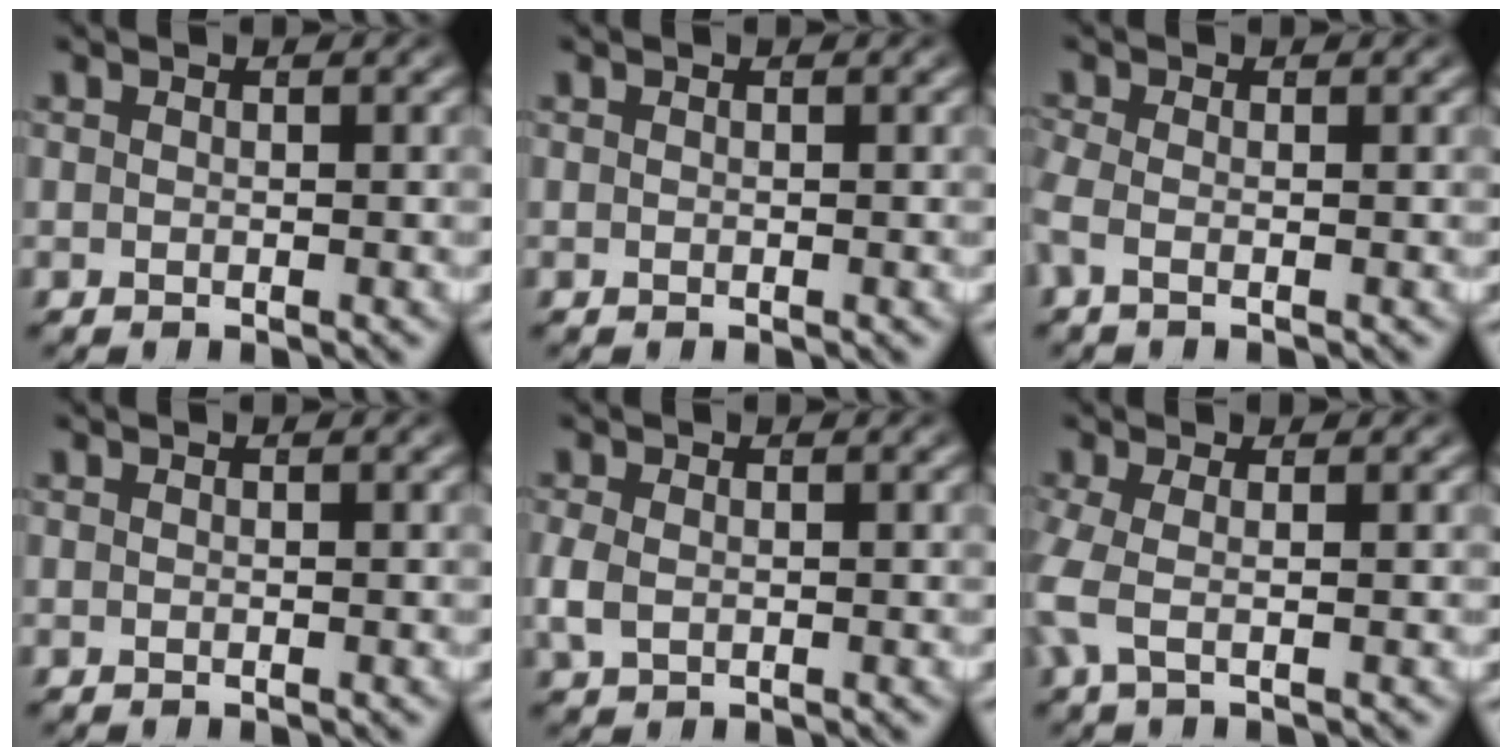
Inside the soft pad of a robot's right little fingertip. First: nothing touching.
{"total": 0.0}
{"total": 1.7, "force": [-0.9, 0.7, 1.3], "torque": [-0.049, -0.017, -0.010]}
{"total": 0.0}
{"total": 1.6, "force": [-0.2, 1.0, 1.2], "torque": [-0.042, -0.012, 0.008]}
{"total": 2.6, "force": [-0.1, 1.2, 2.4], "torque": [-0.077, -0.012, 0.002]}